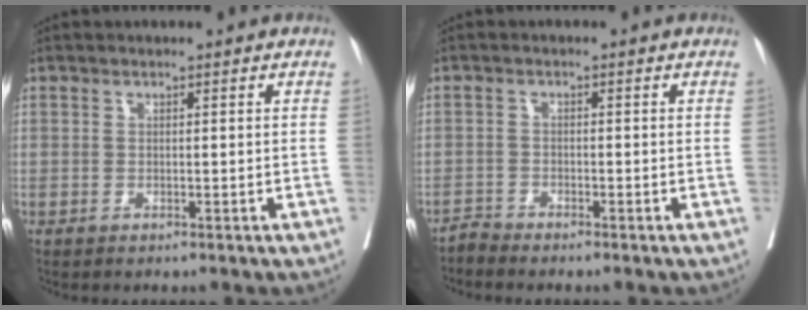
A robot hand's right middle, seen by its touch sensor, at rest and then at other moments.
{"total": 1.6, "force": [-1.5, -0.2, -0.4], "torque": [0.011, -0.007, -0.032]}